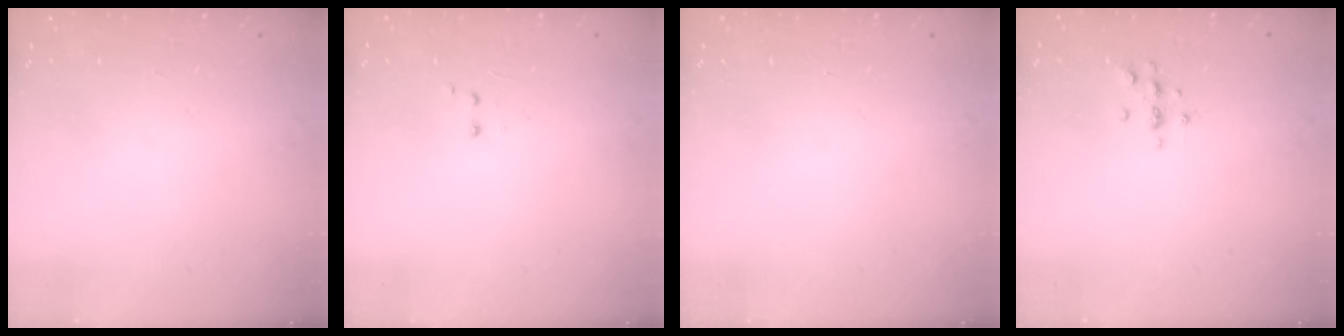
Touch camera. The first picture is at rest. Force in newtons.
{"total": 2.0, "press": 1.8, "slide": 0.9}
{"total": 0.0}
{"total": 4.3, "press": 4.2, "slide": 1.0}